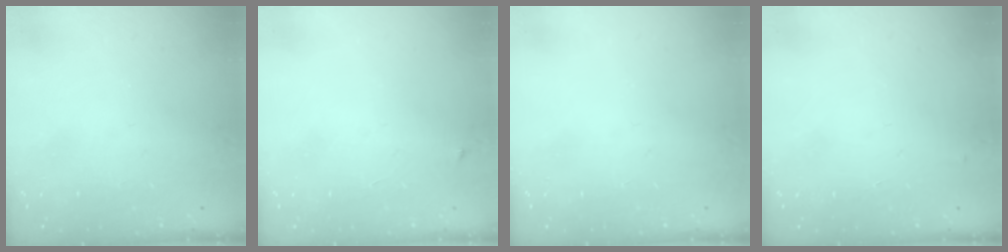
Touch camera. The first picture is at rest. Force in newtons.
{"total": 2.3, "press": 2.3, "slide": 0.3}
{"total": 0.0}
{"total": 2.5, "press": 2.5, "slide": 0.4}